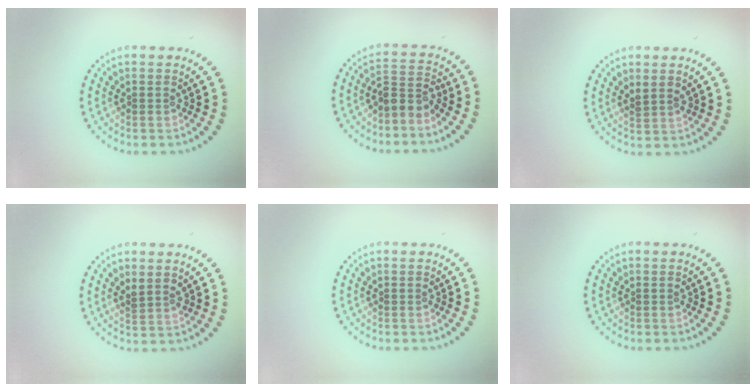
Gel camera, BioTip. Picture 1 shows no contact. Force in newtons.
{"total": 2.5, "press": 1.9, "slide": 1.7}
{"total": 1.2, "press": 1.1, "slide": 0.6}
{"total": 1.4, "press": 1.2, "slide": 0.8}
{"total": 0.0}
{"total": 0.0}